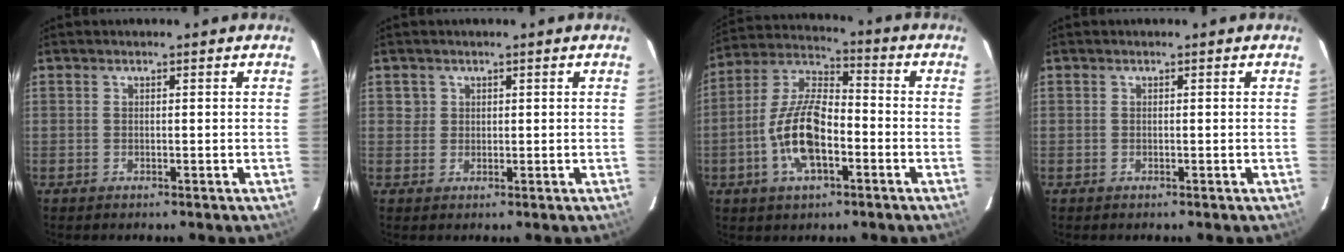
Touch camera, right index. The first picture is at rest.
{"total": 1.6, "force": [0.5, 1.5, 0.0], "torque": [0.008, 0.008, 0.008]}
{"total": 13.2, "force": [-4.3, 5.6, 11.2], "torque": [-0.236, 0.005, -0.082]}
{"total": 0.0}